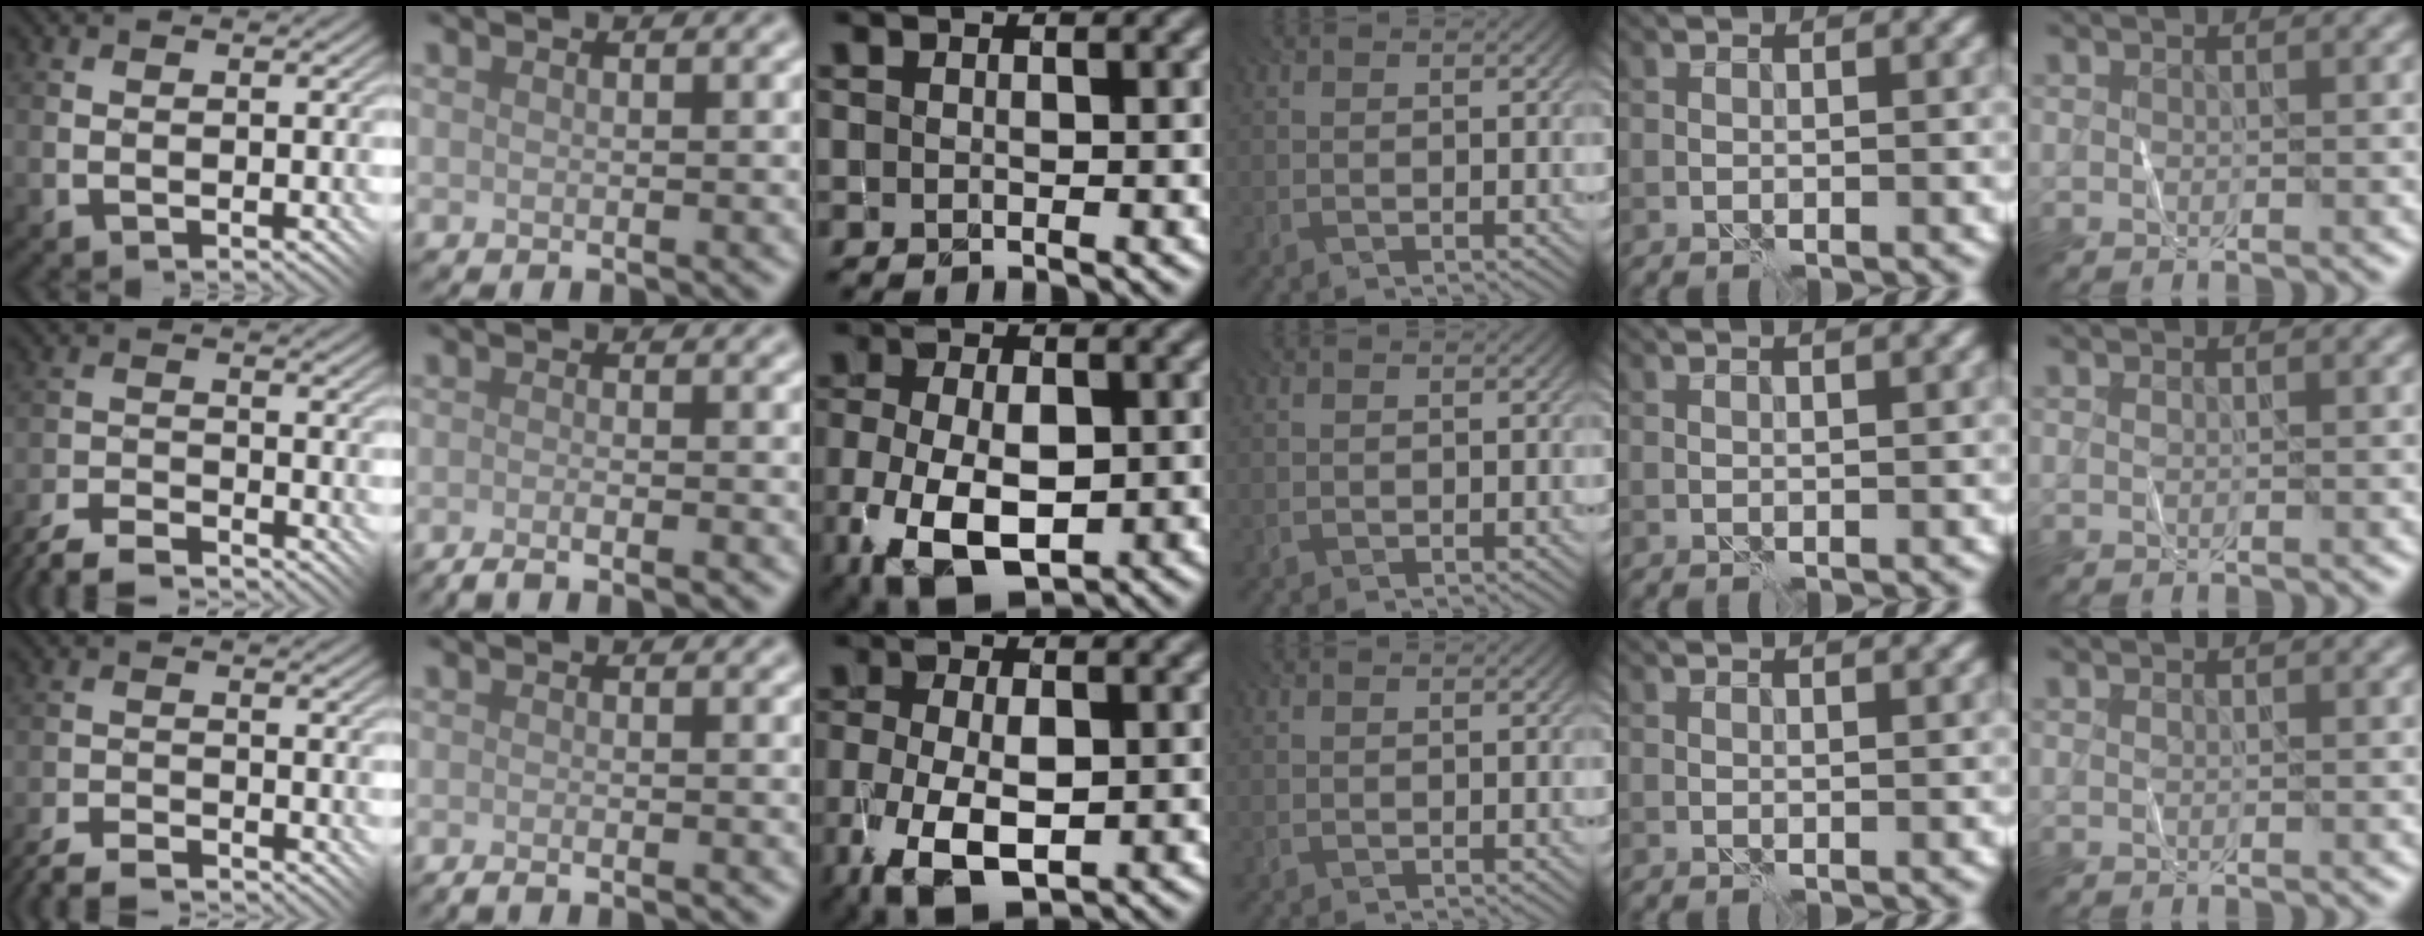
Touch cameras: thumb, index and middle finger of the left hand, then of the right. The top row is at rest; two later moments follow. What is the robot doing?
{"motion": "fold", "object": "shorts"}